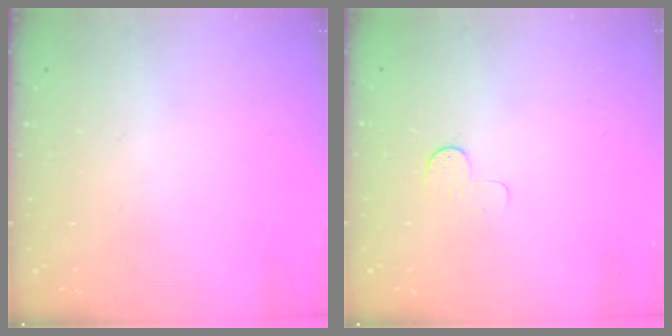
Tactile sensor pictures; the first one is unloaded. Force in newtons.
{"total": 3.3, "press": 3.3, "slide": 0.4}